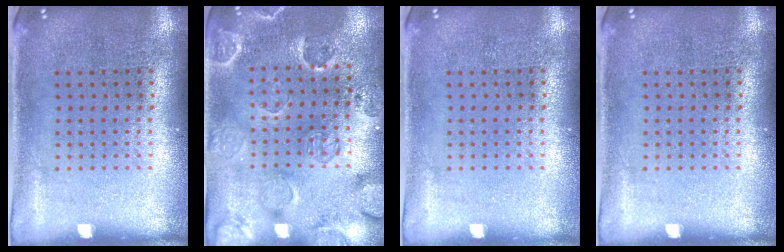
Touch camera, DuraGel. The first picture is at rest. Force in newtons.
{"total": 2.4, "press": 2.0, "slide": 1.4}
{"total": 0.0}
{"total": 0.0}